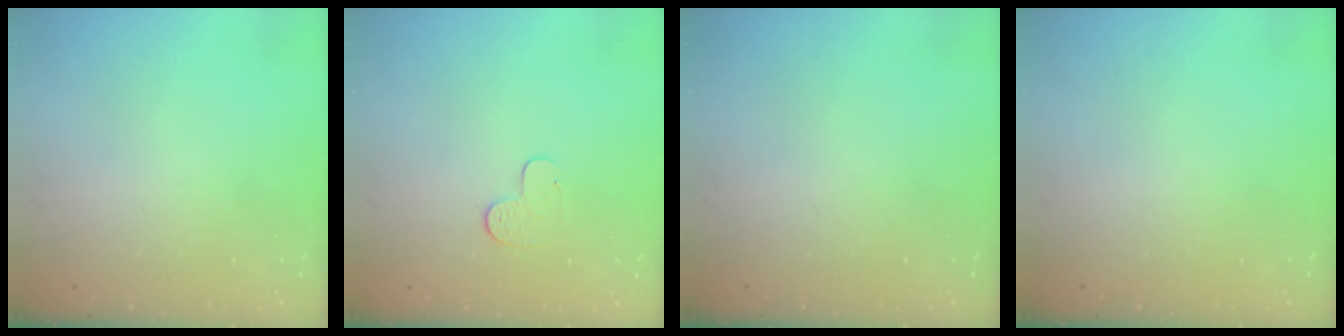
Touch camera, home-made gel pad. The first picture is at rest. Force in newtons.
{"total": 4.3, "press": 4.2, "slide": 0.4}
{"total": 0.0}
{"total": 0.0}